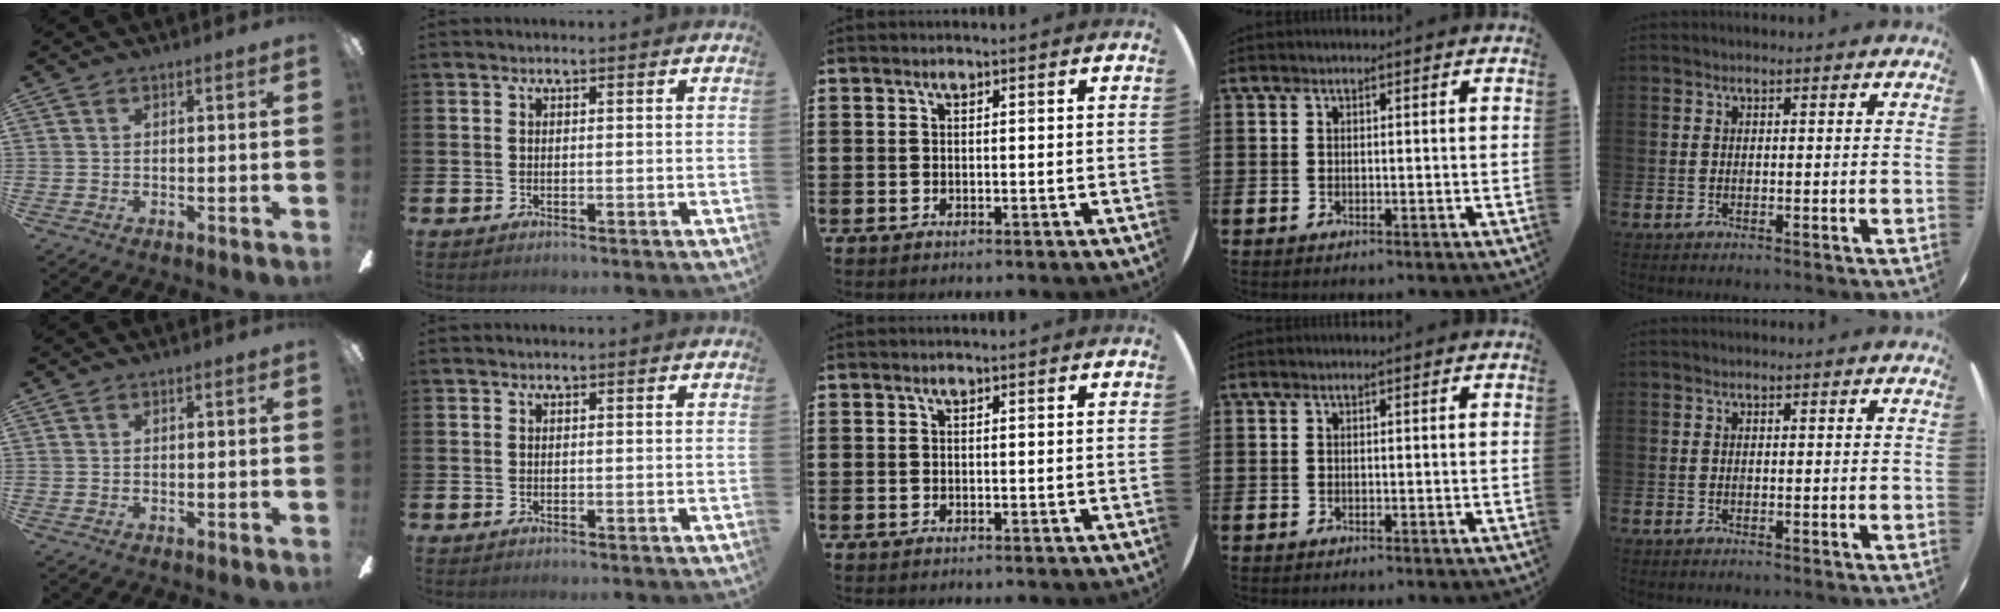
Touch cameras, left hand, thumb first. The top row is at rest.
{}